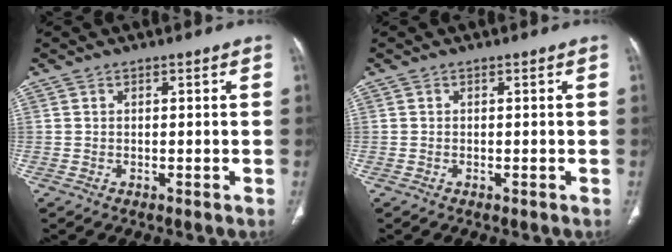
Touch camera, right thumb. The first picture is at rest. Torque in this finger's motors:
{"motor_torque": [-0.37, 0.24, 0.08, -0.38, -0.04]}